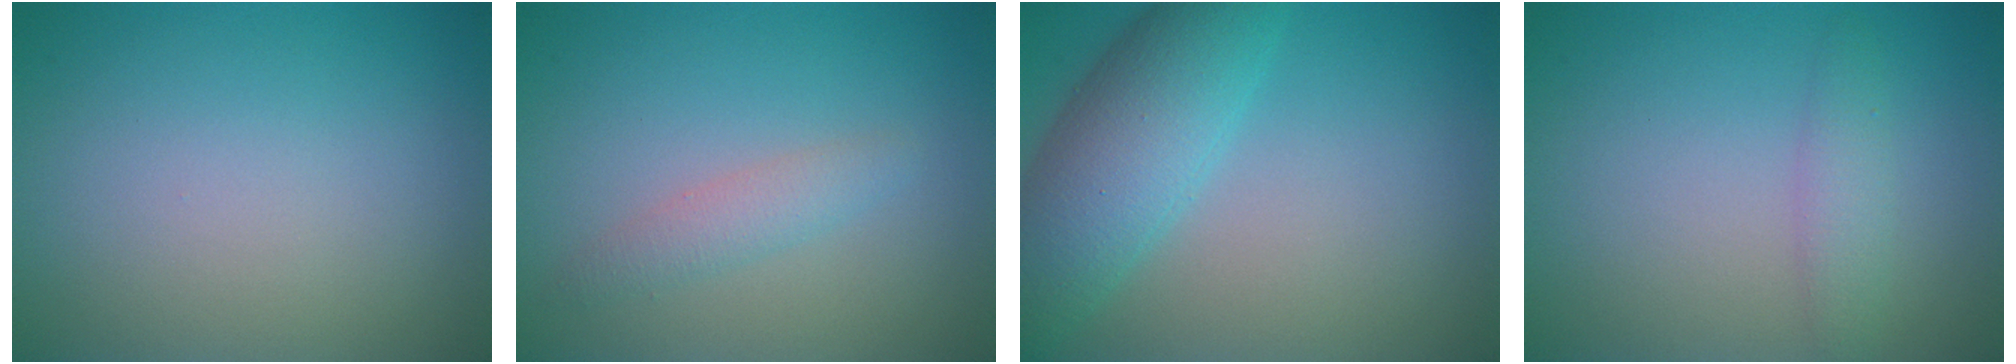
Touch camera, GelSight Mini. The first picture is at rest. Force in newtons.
{"total": 1.7, "press": 1.7, "slide": 0.1}
{"total": 6.7, "press": 6.7, "slide": 0.3}
{"total": 1.8, "press": 1.8, "slide": 0.1}